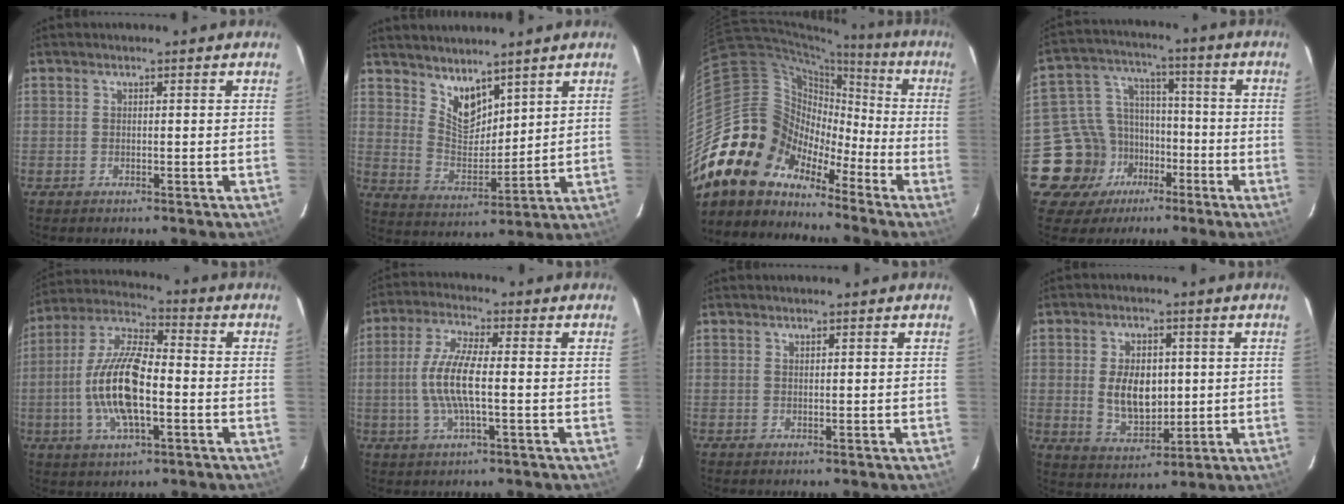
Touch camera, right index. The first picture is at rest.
{"total": 7.8, "force": [6.0, 3.6, 3.4], "torque": [-0.050, -0.003, 0.121]}
{"total": 16.7, "force": [-11.7, 11.4, 3.8], "torque": [-0.083, 0.051, -0.221]}
{"total": 13.4, "force": [-6.5, 11.1, 3.8], "torque": [-0.101, 0.041, -0.095]}
{"total": 15.2, "force": [-2.8, 5.7, 13.8], "torque": [-0.285, 0.003, -0.055]}
{"total": 9.5, "force": [-0.8, 2.2, 9.2], "torque": [-0.188, 0.002, -0.019]}
{"total": 0.0}
{"total": 9.2, "force": [0.6, 5.8, 7.2], "torque": [-0.137, -0.002, 0.023]}